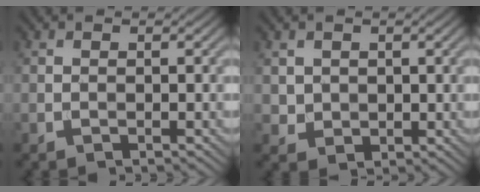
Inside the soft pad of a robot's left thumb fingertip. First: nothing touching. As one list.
[{"total": 2.5, "force": [1.0, 2.1, 0.8], "torque": [-0.032, -0.007, 0.019]}]